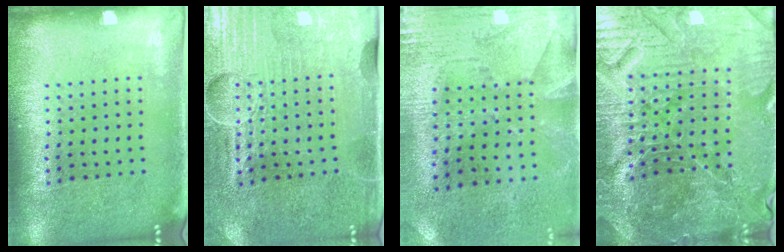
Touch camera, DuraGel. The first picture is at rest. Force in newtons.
{"total": 4.5, "press": 4.0, "slide": 1.9}
{"total": 2.7, "press": 2.3, "slide": 1.5}
{"total": 5.9, "press": 5.5, "slide": 2.2}